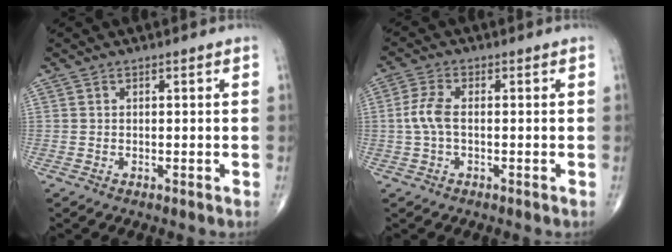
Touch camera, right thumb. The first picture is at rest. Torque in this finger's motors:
{"motor_torque": [-0.13, 0.58, 0.49, 0.00, 0.08]}